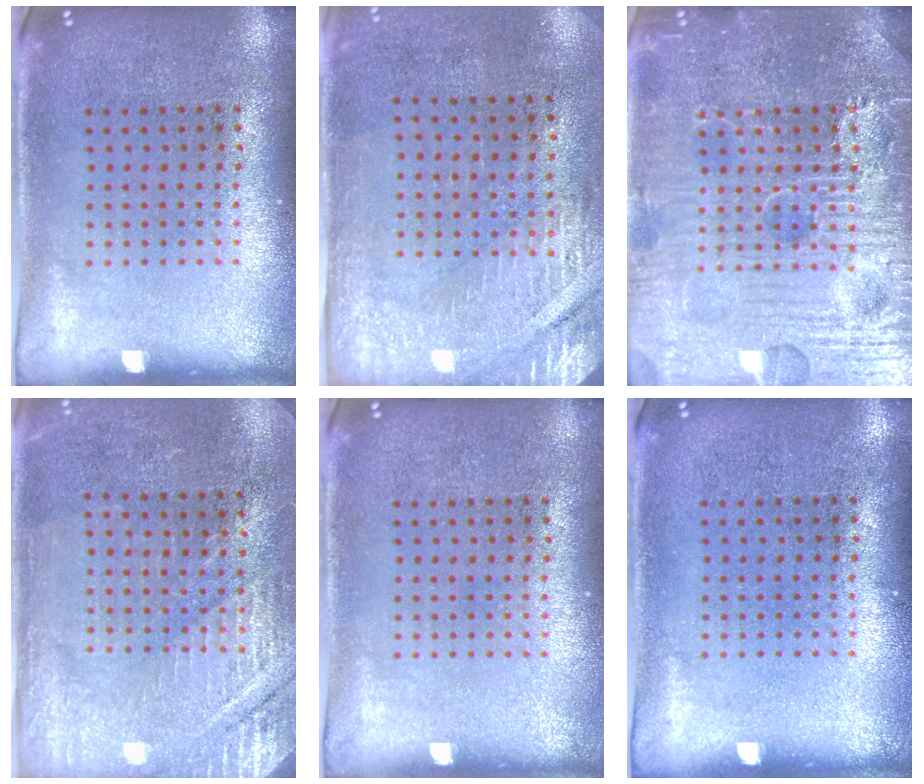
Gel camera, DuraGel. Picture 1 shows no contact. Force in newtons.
{"total": 2.9, "press": 2.5, "slide": 1.4}
{"total": 7.8, "press": 7.8, "slide": 0.9}
{"total": 2.9, "press": 2.9, "slide": 0.3}
{"total": 0.0}
{"total": 0.0}